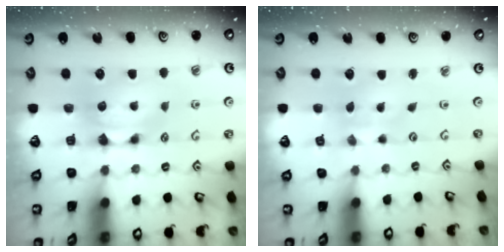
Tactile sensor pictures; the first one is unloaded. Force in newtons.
{"total": 2.8, "press": 2.7, "slide": 0.9}